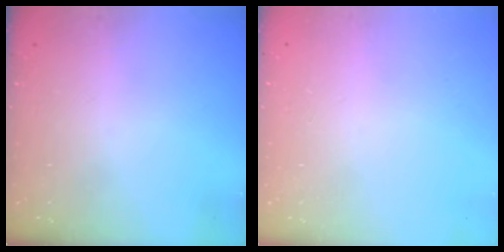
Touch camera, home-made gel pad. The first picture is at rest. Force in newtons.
{"total": 2.6, "press": 2.6, "slide": 0.2}